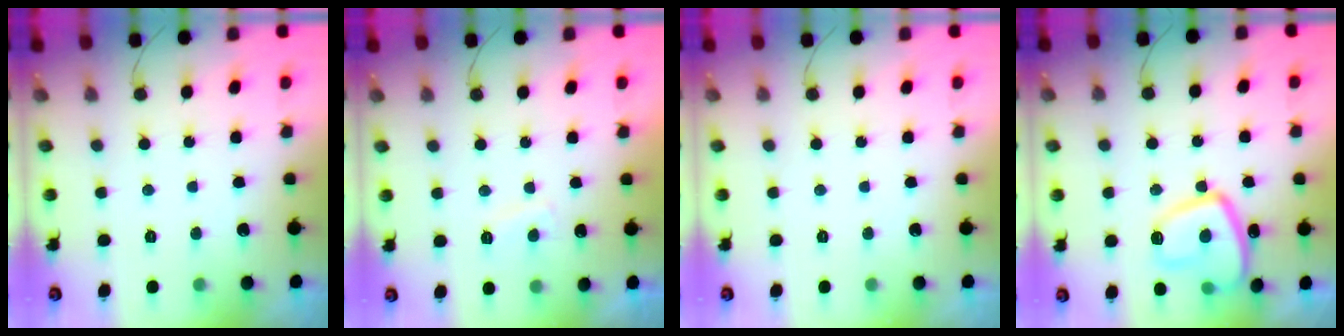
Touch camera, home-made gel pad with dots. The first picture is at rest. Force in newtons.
{"total": 3.0, "press": 2.9, "slide": 0.8}
{"total": 0.0}
{"total": 13.9, "press": 13.8, "slide": 1.4}